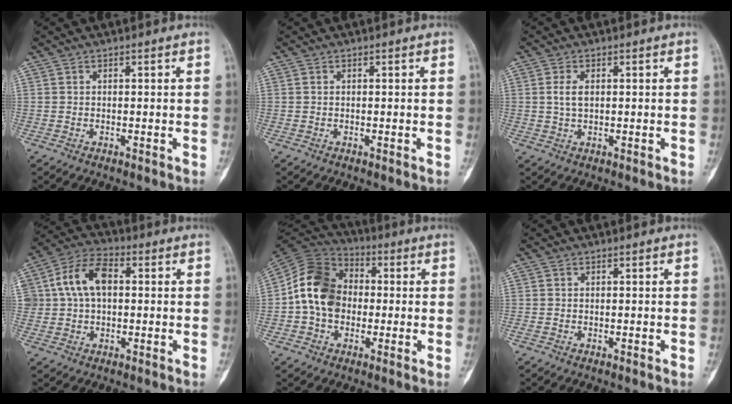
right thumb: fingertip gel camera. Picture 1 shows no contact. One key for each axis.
{"total": 0.0}
{"total": 2.9, "fx": 0.5, "fy": 1.6, "fz": 2.4, "tx": -0.044, "ty": 0.000, "tz": 0.010}
{"total": 10.7, "fx": 1.5, "fy": 7.1, "fz": 7.8, "tx": -0.136, "ty": 0.026, "tz": 0.025}
{"total": 13.8, "fx": -0.5, "fy": 10.9, "fz": 8.4, "tx": -0.135, "ty": 0.033, "tz": -0.021}
{"total": 0.0}